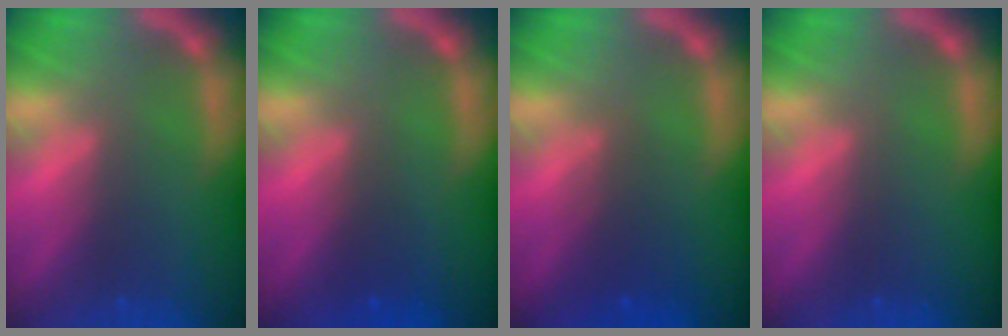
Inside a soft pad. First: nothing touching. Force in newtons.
{"total": 1.5}
{"total": 3.0}
{"total": 0.0}